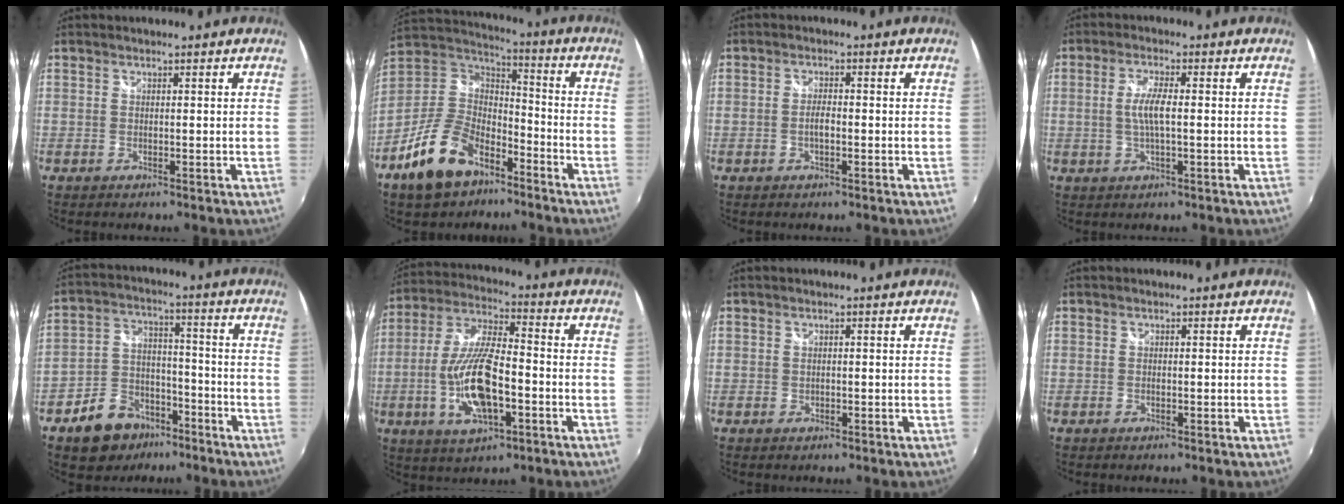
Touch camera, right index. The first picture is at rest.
{"total": 16.2, "force": [-9.6, 9.2, 9.3], "torque": [-0.203, 0.008, -0.166]}
{"total": 2.3, "force": [-0.6, 0.7, 2.1], "torque": [-0.040, 0.002, -0.013]}
{"total": 4.7, "force": [-0.1, 0.9, 4.6], "torque": [-0.089, -0.001, -0.001]}
{"total": 10.9, "force": [-7.3, 7.2, 3.8], "torque": [-0.094, 0.026, -0.110]}
{"total": 15.1, "force": [-4.1, 5.6, 13.4], "torque": [-0.280, -0.005, -0.074]}
{"total": 0.6, "force": [0.0, 0.6, 0.1], "torque": [0.000, -0.001, 0.000]}
{"total": 0.0}